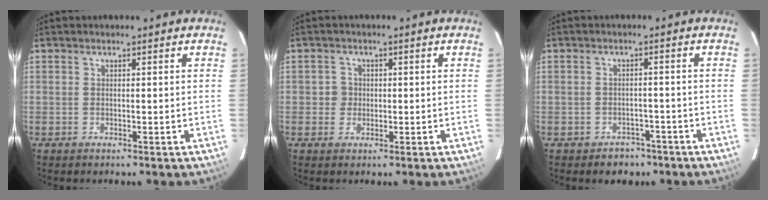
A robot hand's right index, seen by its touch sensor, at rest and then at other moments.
{"total": 2.1, "force": [-0.1, 2.1, 0.4], "torque": [-0.002, 0.005, -0.003]}
{"total": 3.4, "force": [-2.3, 2.4, 0.7], "torque": [-0.009, 0.011, -0.027]}